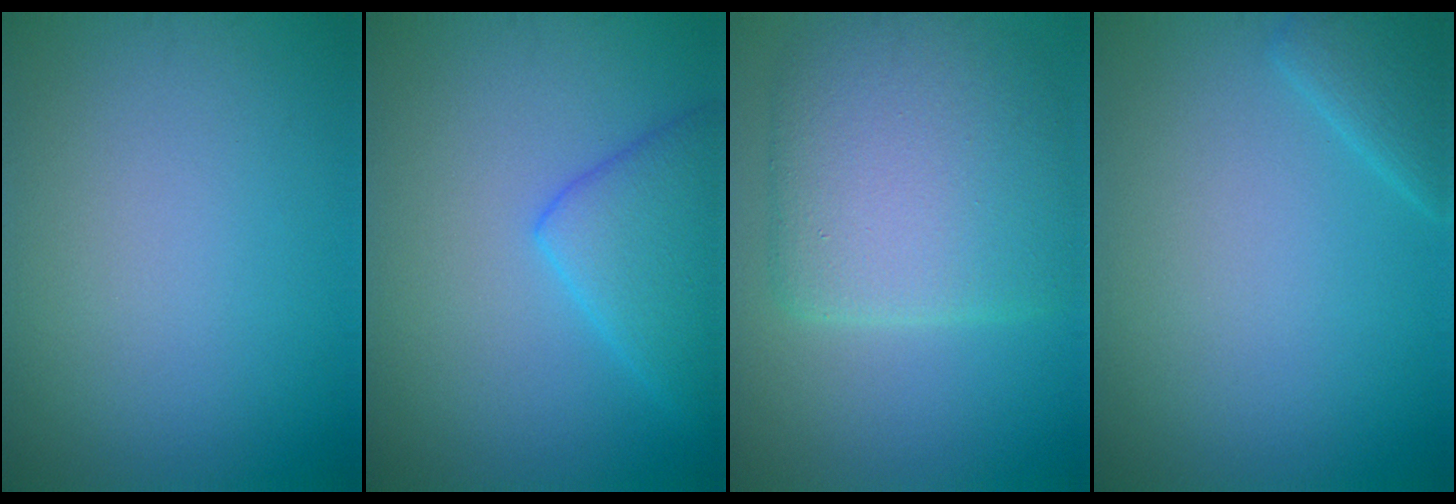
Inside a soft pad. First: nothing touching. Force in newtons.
{"total": 4.7, "press": 4.7, "slide": 0.2}
{"total": 8.6, "press": 8.6, "slide": 0.3}
{"total": 2.3, "press": 2.3, "slide": 0.2}